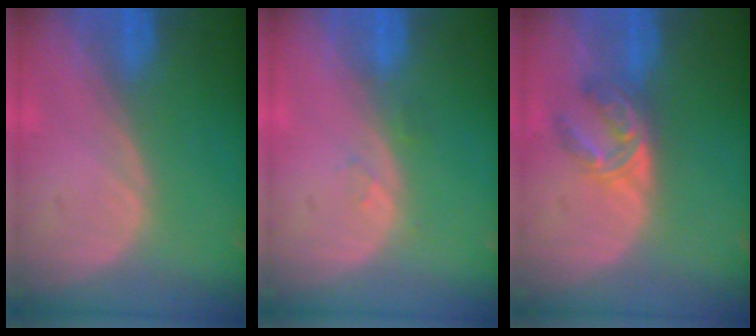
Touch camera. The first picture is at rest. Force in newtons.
{"total": 1.1, "press": 1.0, "slide": 0.1}
{"total": 6.0, "press": 5.0, "slide": 3.3}